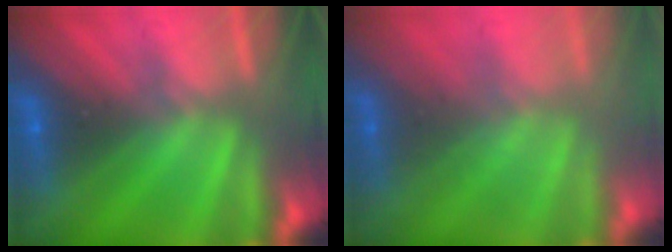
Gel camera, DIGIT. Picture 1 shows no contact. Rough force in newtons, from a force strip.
{"total": 2.1}